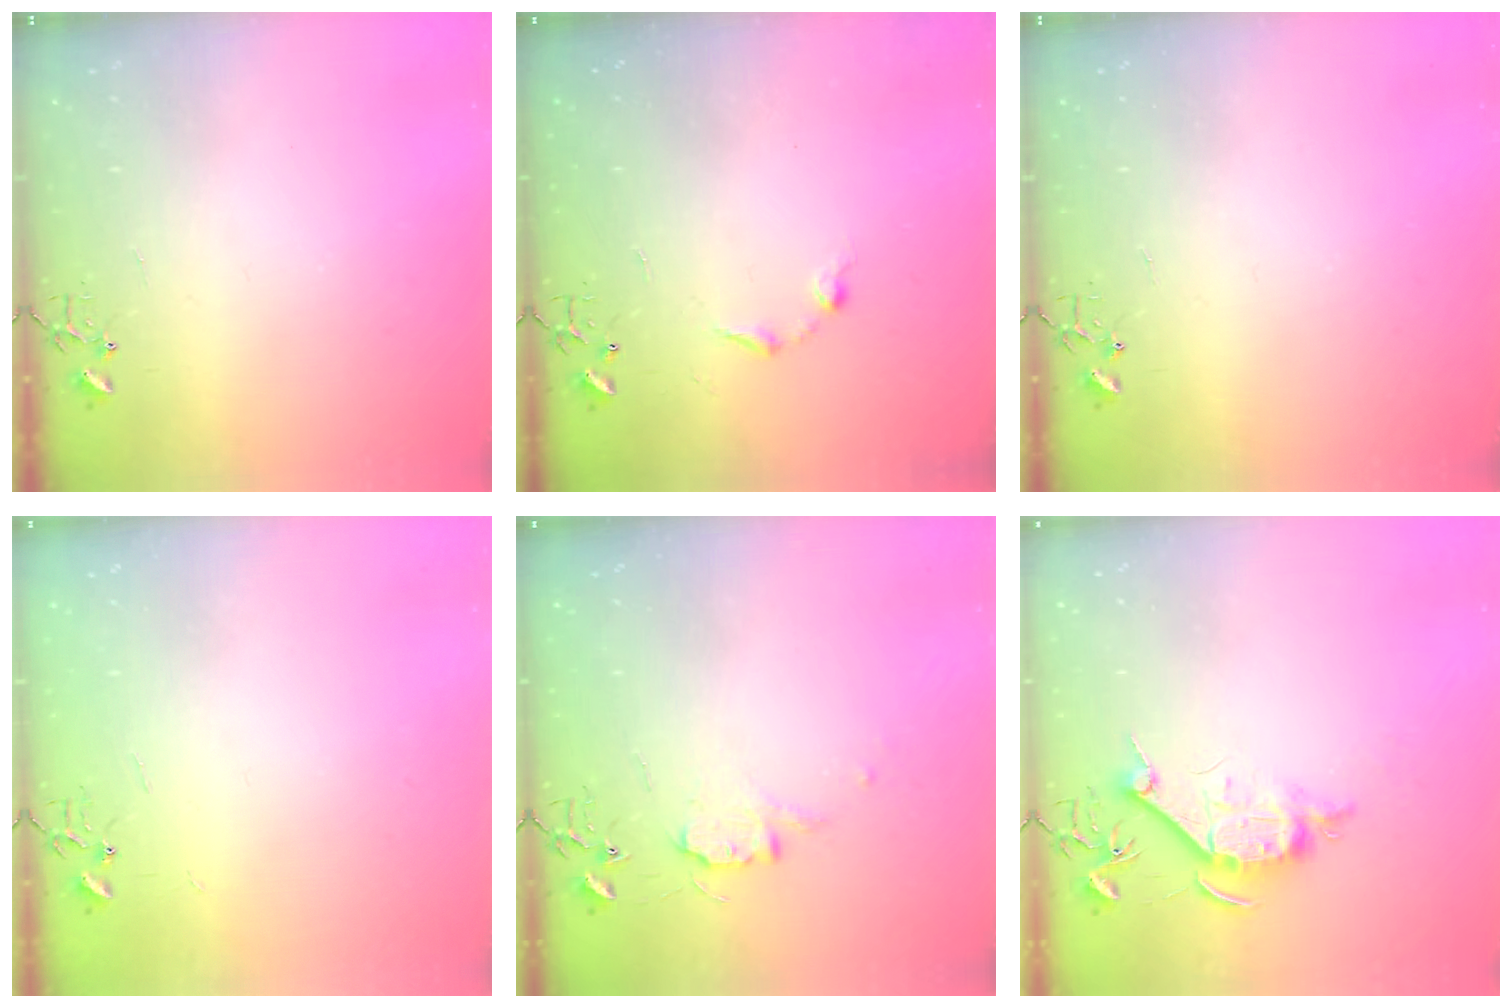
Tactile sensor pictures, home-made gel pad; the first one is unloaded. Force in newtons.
{"total": 7.1, "press": 7.1, "slide": 0.8}
{"total": 0.0}
{"total": 1.8, "press": 1.8, "slide": 0.2}
{"total": 7.3, "press": 7.3, "slide": 0.7}
{"total": 9.3, "press": 9.2, "slide": 1.1}